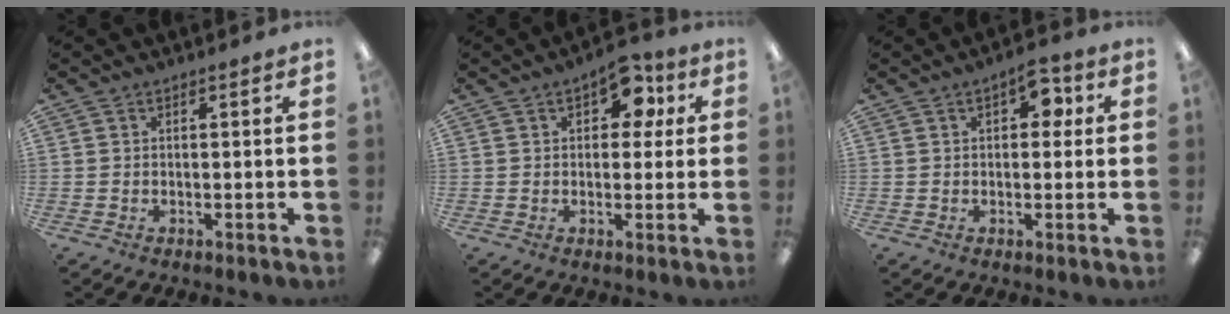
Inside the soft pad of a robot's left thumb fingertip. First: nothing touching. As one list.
[{"total": 9.0, "force": [3.8, 5.3, 6.2], "torque": [-0.071, -0.006, 0.062]}, {"total": 6.6, "force": [2.3, 3.6, 5.0], "torque": [-0.060, -0.003, 0.033]}]